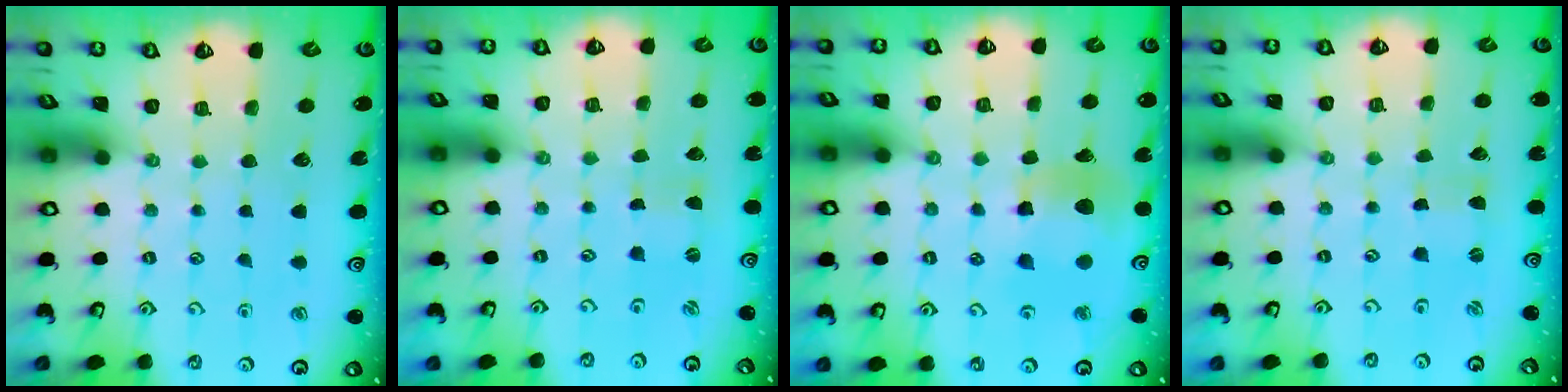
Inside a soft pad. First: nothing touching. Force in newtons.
{"total": 0.0}
{"total": 10.4, "press": 10.4, "slide": 1.2}
{"total": 0.6, "press": 0.6, "slide": 0.1}